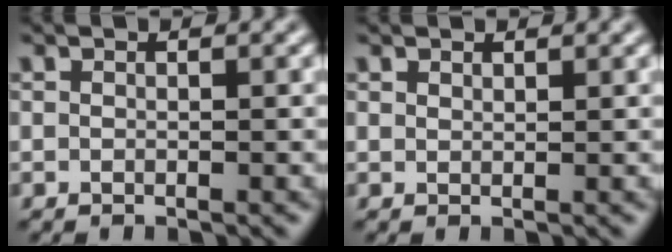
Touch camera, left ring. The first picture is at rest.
{"total": 0.9, "force": [0.8, 0.3, 0.0], "torque": [0.000, 0.000, 0.017]}